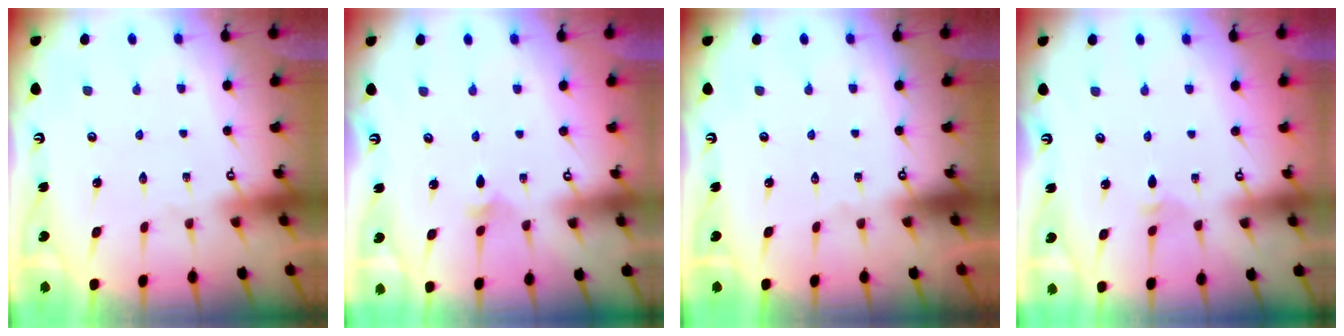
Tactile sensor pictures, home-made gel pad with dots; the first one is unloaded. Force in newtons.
{"total": 3.0, "press": 2.9, "slide": 0.8}
{"total": 0.0}
{"total": 2.8, "press": 2.7, "slide": 0.6}